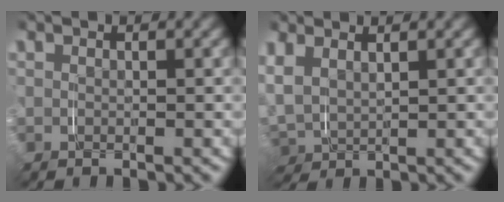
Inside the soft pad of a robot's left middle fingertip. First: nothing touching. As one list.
[{"total": 4.6, "force": [1.0, 4.2, 1.5], "torque": [-0.070, -0.016, 0.014]}]